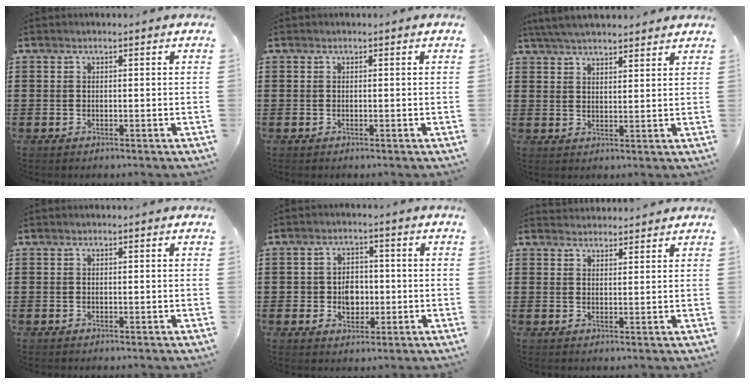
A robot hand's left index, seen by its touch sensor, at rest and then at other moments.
{"total": 0.0}
{"total": 4.4, "force": [4.2, 0.2, 1.3], "torque": [-0.037, -0.008, 0.079]}
{"total": 0.0}
{"total": 4.3, "force": [-0.4, 3.4, 2.6], "torque": [-0.042, 0.002, -0.014]}
{"total": 2.2, "force": [2.1, 0.2, -0.2], "torque": [-0.002, -0.004, 0.042]}